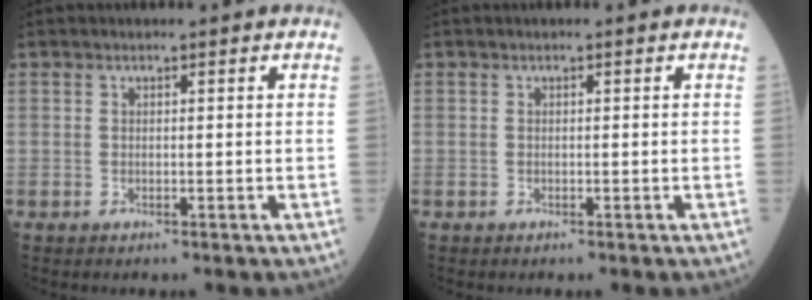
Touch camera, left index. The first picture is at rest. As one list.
[{"total": 0.0}]